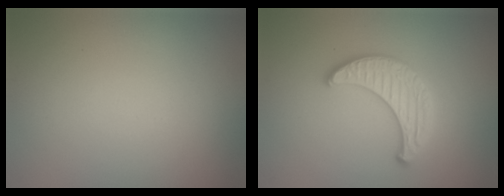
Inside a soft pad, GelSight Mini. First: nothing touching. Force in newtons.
{"total": 3.1, "press": 3.1, "slide": 0.2}